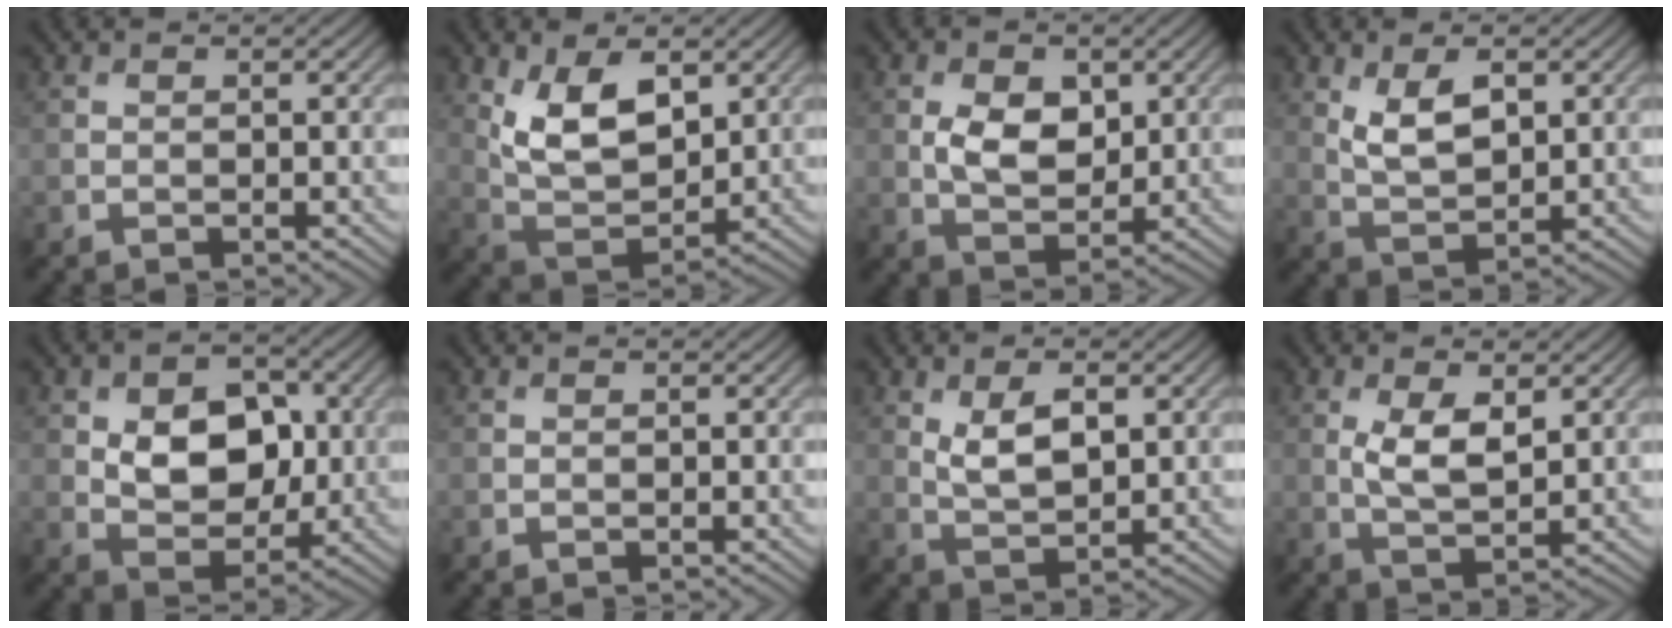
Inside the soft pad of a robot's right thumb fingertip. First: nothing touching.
{"total": 9.6, "force": [3.5, 5.2, 7.2], "torque": [-0.147, -0.010, 0.067]}
{"total": 6.2, "force": [1.2, 4.0, 4.6], "torque": [-0.086, -0.005, 0.021]}
{"total": 5.7, "force": [2.0, 2.8, 4.5], "torque": [-0.094, -0.005, 0.041]}
{"total": 8.9, "force": [0.9, 6.1, 6.5], "torque": [-0.122, -0.001, 0.008]}
{"total": 0.0}
{"total": 5.3, "force": [1.5, 2.6, 4.4], "torque": [-0.090, -0.004, 0.033]}
{"total": 5.1, "force": [1.2, 2.2, 4.4], "torque": [-0.095, -0.006, 0.028]}